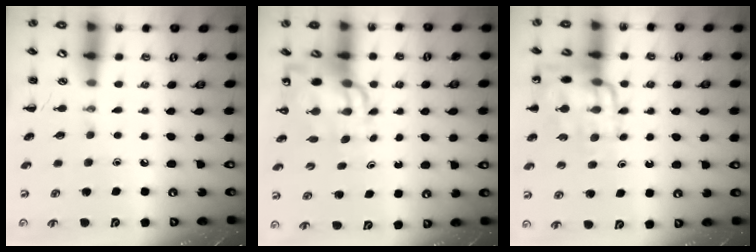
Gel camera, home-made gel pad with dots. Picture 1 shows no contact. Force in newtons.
{"total": 11.2, "press": 10.7, "slide": 3.1}
{"total": 16.5, "press": 16.3, "slide": 2.5}